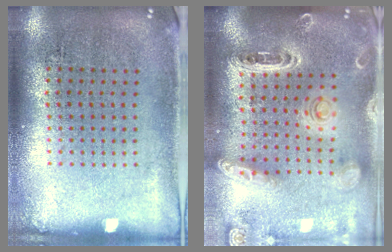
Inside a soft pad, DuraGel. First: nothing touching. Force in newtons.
{"total": 1.9, "press": 1.9, "slide": 0.4}